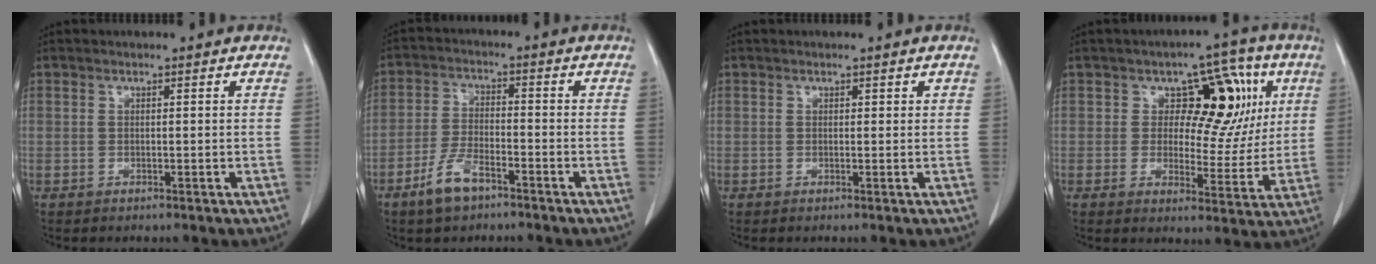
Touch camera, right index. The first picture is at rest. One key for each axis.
{"total": 6.1, "fx": -4.0, "fy": 2.2, "fz": 3.9, "tx": -0.088, "ty": -0.002, "tz": -0.074}
{"total": 0.6, "fx": 0.4, "fy": 0.5, "fz": 0.2, "tx": 0.006, "ty": 0.001, "tz": 0.002}
{"total": 11.2, "fx": 3.5, "fy": 6.8, "fz": 8.1, "tx": -0.078, "ty": 0.027, "tz": 0.050}